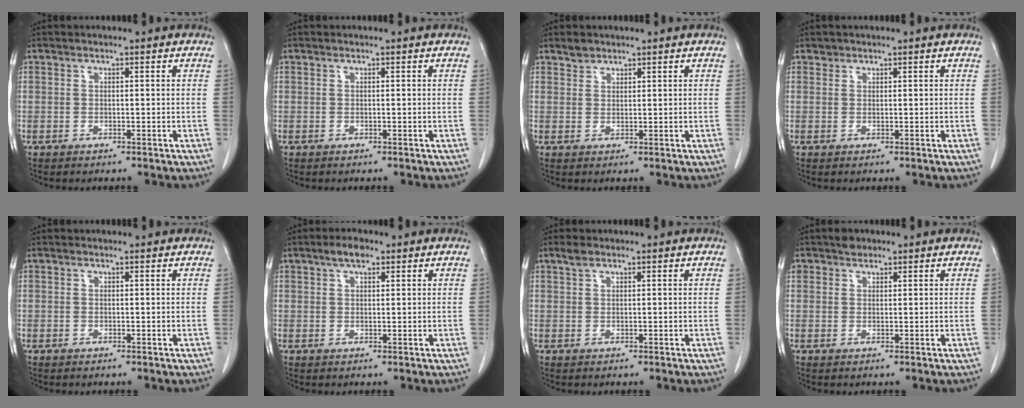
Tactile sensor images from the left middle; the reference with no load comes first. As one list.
[{"total": 0.0}, {"total": 1.6, "force": [1.3, 0.8, 0.1], "torque": [0.000, 0.002, 0.022]}, {"total": 0.7, "force": [0.5, 0.4, -0.1], "torque": [0.004, 0.002, 0.007]}, {"total": 0.6, "force": [0.6, 0.0, 0.1], "torque": [-0.003, 0.006, 0.010]}, {"total": 2.8, "force": [1.8, 1.1, 1.8], "torque": [-0.035, 0.007, 0.030]}, {"total": 1.4, "force": [1.1, 0.5, 0.7], "torque": [-0.017, 0.008, 0.021]}, {"total": 1.9, "force": [1.4, 1.1, 0.4], "torque": [-0.010, 0.008, 0.023]}]